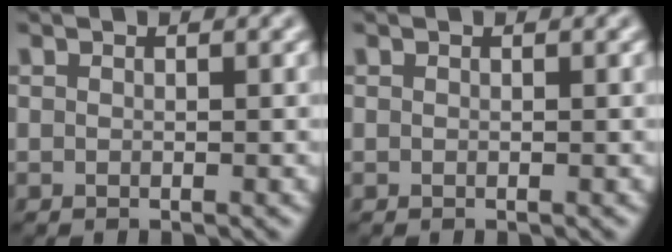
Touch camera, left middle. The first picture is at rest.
{"total": 0.0}